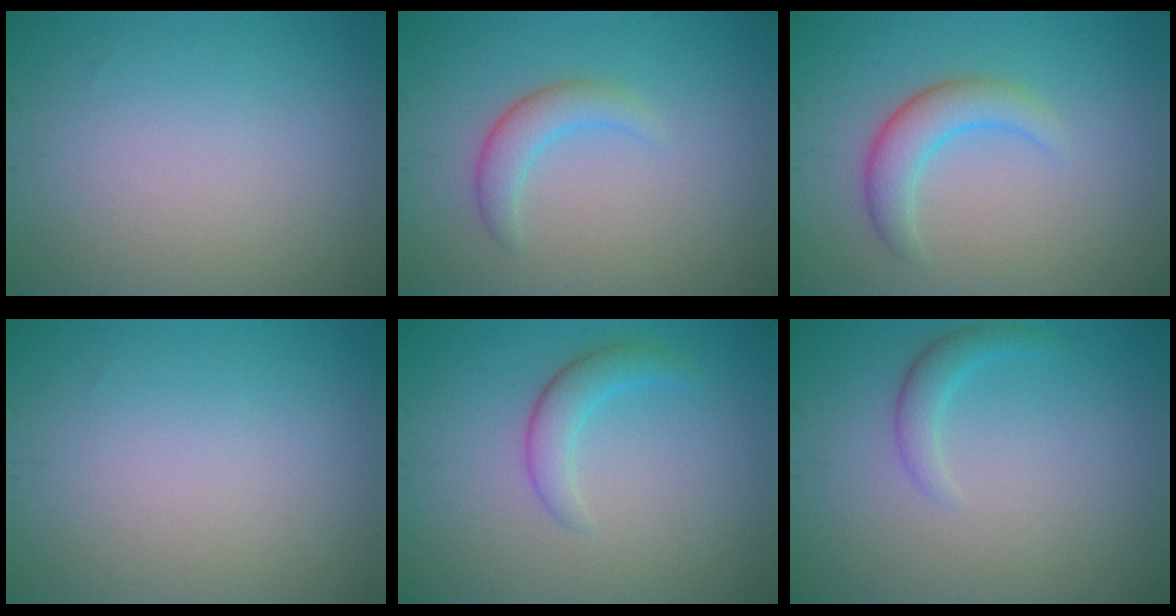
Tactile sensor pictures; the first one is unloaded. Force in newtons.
{"total": 2.5, "press": 2.5, "slide": 0.1}
{"total": 3.3, "press": 3.3, "slide": 0.1}
{"total": 0.0}
{"total": 2.4, "press": 2.4, "slide": 0.2}
{"total": 1.8, "press": 1.8, "slide": 0.1}